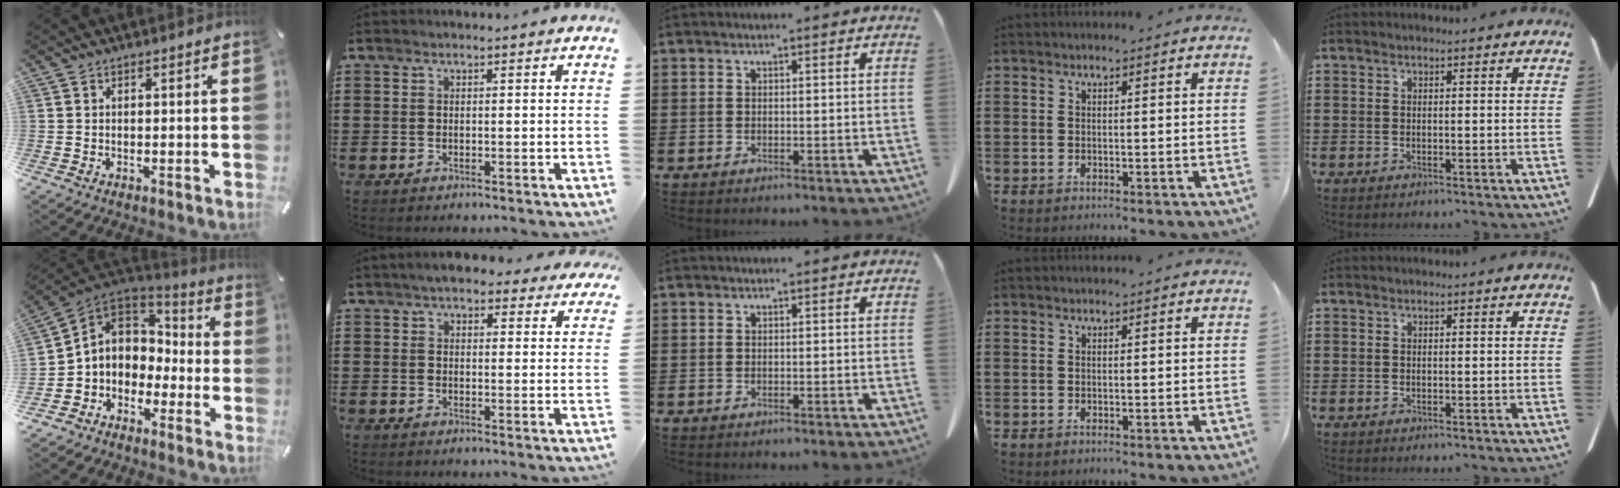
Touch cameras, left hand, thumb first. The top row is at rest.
{"thumb": {"total": 7.3, "force": [-1.5, 6.9, 1.9], "torque": [-0.056, 0.009, -0.026]}, "index": {"total": 4.9, "force": [4.3, 1.5, 2.0], "torque": [-0.044, -0.001, 0.077]}}